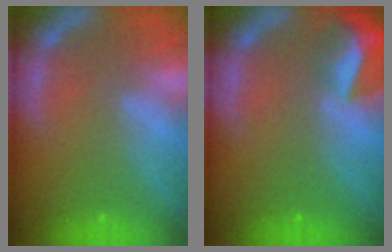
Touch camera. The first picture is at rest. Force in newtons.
{"total": 6.9}